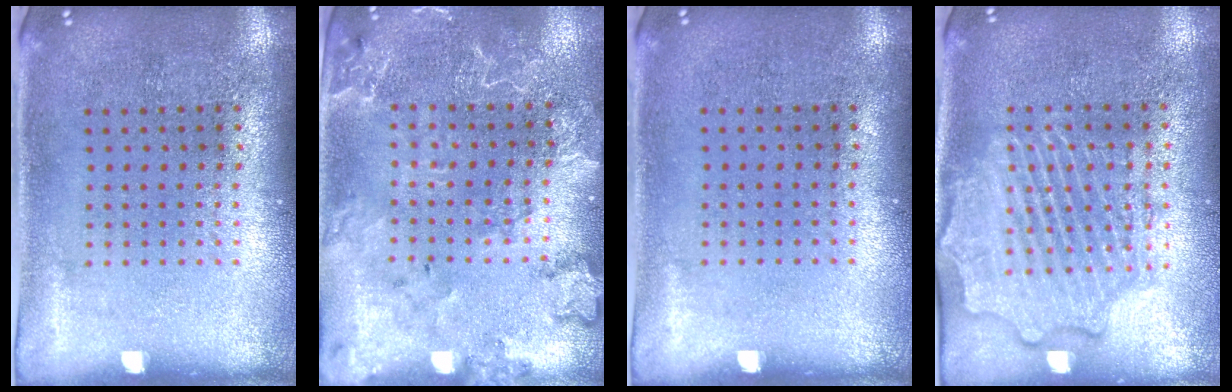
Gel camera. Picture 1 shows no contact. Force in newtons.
{"total": 2.2, "press": 2.1, "slide": 0.5}
{"total": 0.0}
{"total": 2.3, "press": 2.3, "slide": 0.3}